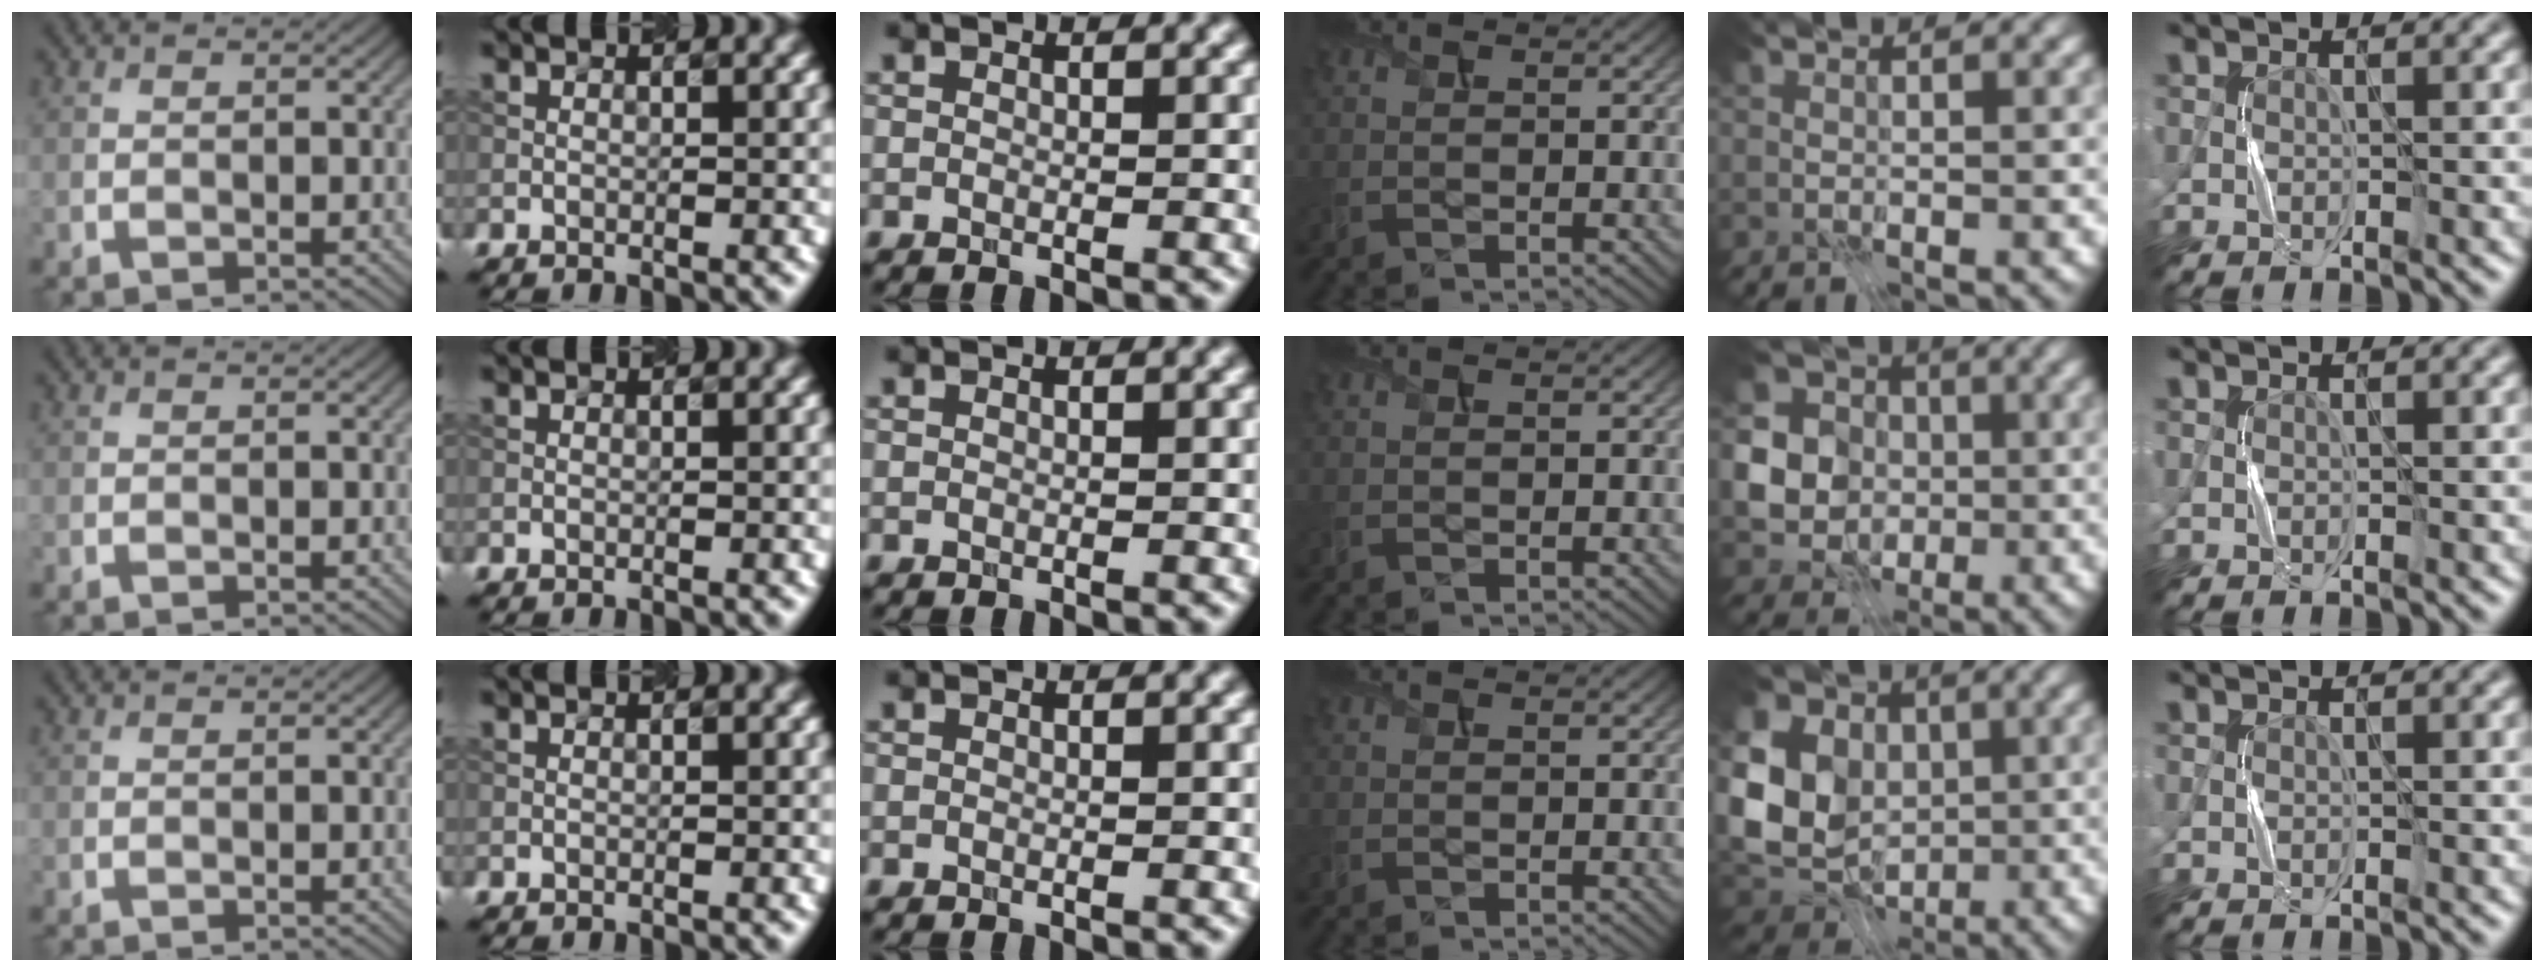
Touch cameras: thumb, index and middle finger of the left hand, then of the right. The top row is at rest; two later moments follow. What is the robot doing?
{"motion": "press", "object": "calculator"}